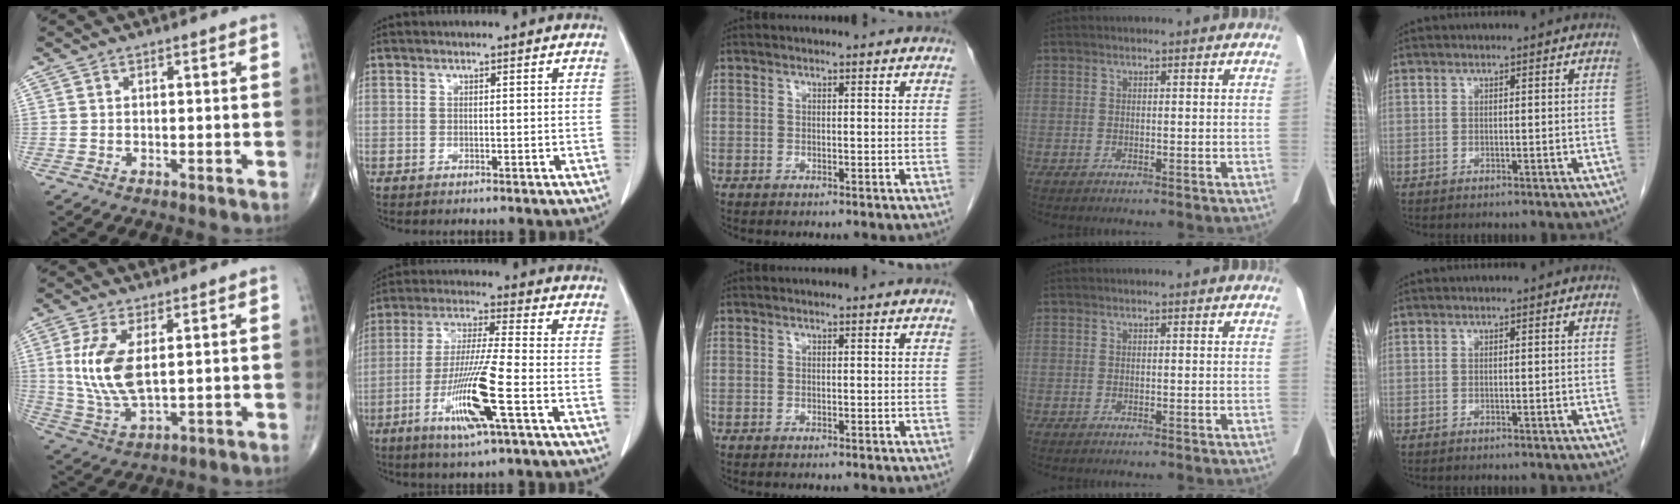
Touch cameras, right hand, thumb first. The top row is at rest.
{"thumb": {"total": 11.0, "force": [2.0, 4.9, 9.6], "torque": [-0.209, -0.013, 0.049]}, "index": {"total": 12.5, "force": [-4.8, -0.3, 11.5], "torque": [-0.232, -0.020, -0.092]}}